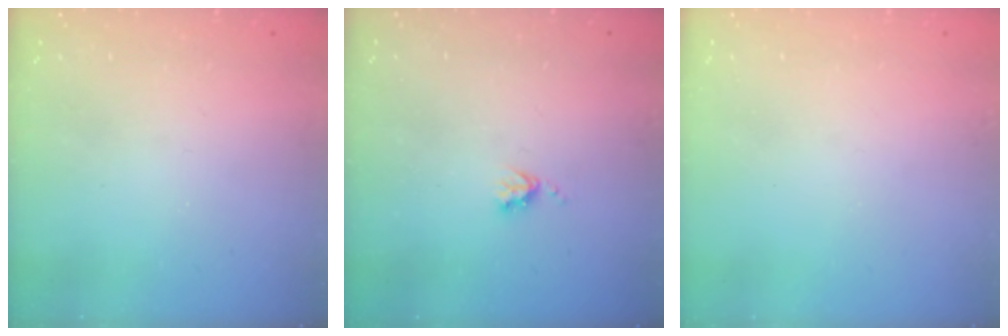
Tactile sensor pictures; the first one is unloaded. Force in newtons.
{"total": 3.7, "press": 3.6, "slide": 0.5}
{"total": 0.0}